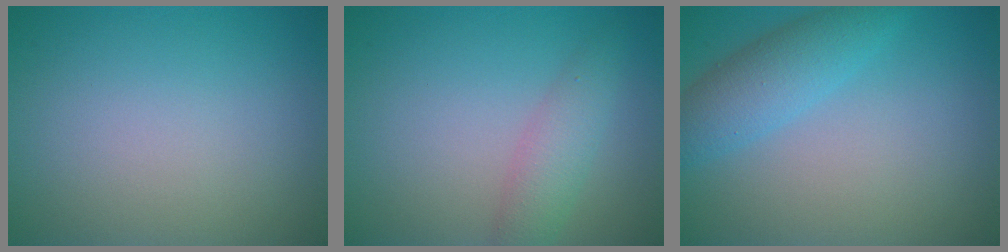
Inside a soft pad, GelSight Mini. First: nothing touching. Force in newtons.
{"total": 2.6, "press": 2.6, "slide": 0.0}
{"total": 3.9, "press": 3.9, "slide": 0.1}